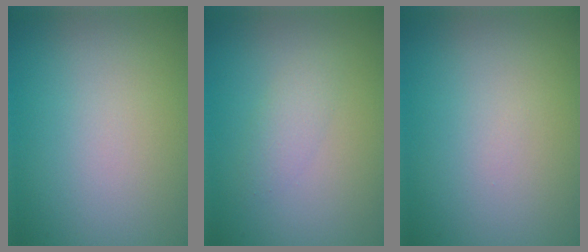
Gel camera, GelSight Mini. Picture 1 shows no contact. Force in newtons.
{"total": 1.5, "press": 1.5, "slide": 0.1}
{"total": 0.0}